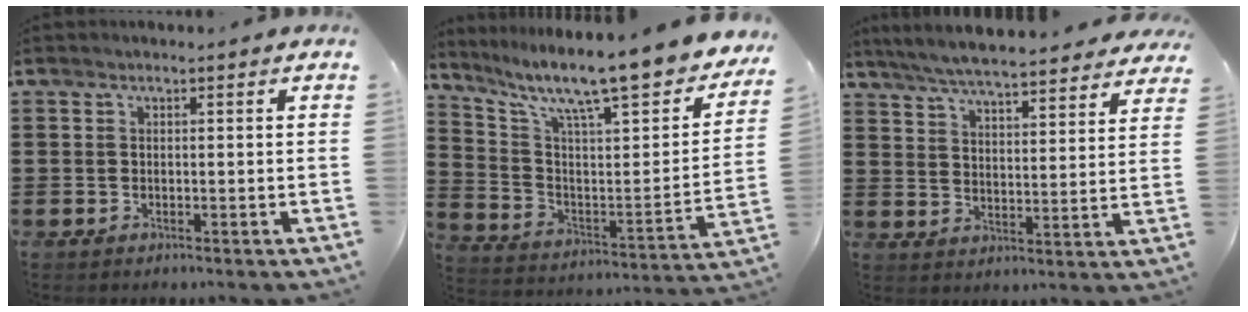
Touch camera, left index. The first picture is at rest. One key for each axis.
{"total": 10.8, "fx": 8.9, "fy": 0.8, "fz": 6.0, "tx": -0.133, "ty": -0.079, "tz": 0.137}
{"total": 6.3, "fx": 6.1, "fy": 0.0, "fz": 1.9, "tx": -0.062, "ty": -0.033, "tz": 0.106}